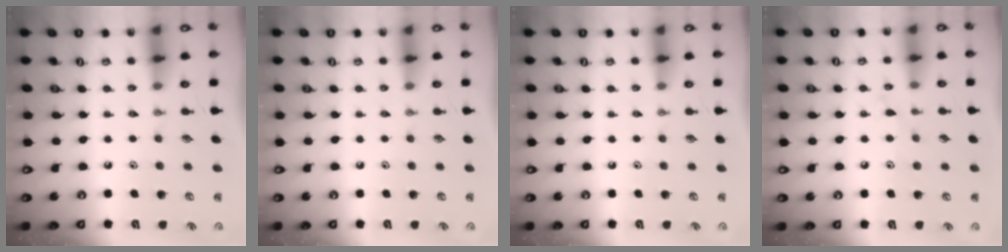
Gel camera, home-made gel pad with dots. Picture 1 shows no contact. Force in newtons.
{"total": 0.0}
{"total": 0.0}
{"total": 6.9, "press": 6.8, "slide": 0.7}